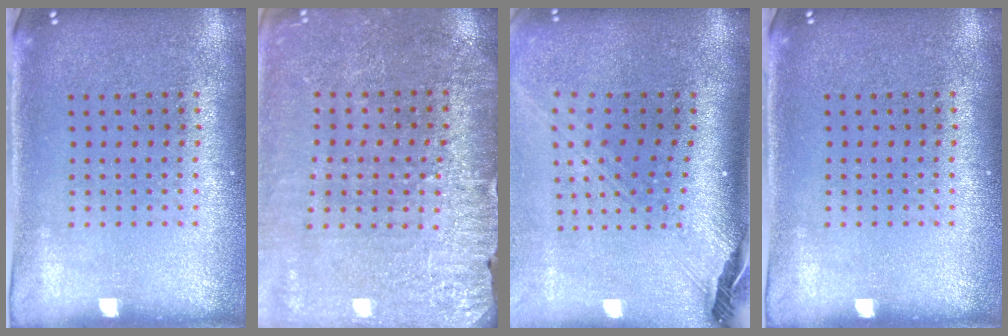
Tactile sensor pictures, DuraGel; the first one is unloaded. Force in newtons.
{"total": 2.9, "press": 2.9, "slide": 0.2}
{"total": 2.9, "press": 2.0, "slide": 2.0}
{"total": 0.0}